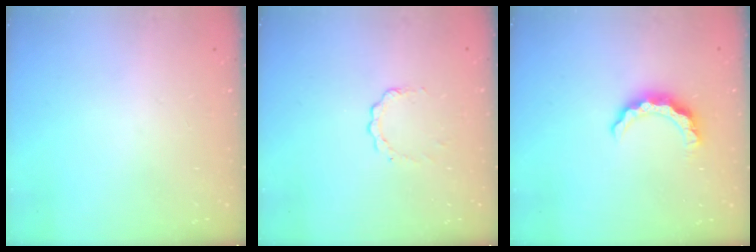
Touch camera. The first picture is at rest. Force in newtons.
{"total": 2.5, "press": 2.5, "slide": 0.3}
{"total": 7.2, "press": 7.1, "slide": 0.8}